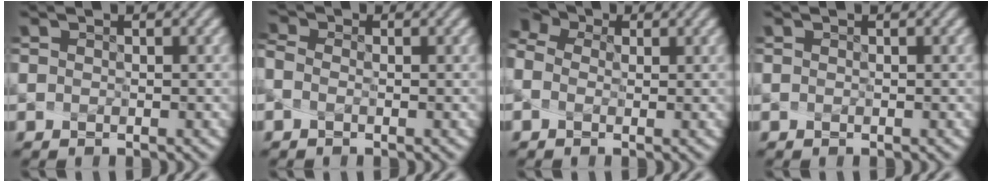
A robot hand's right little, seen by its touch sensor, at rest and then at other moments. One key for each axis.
{"total": 1.2, "fx": -0.6, "fy": 0.6, "fz": 0.8, "tx": -0.027, "ty": 0.000, "tz": -0.017}
{"total": 4.2, "fx": 0.0, "fy": 3.0, "fz": 2.9, "tx": -0.084, "ty": 0.013, "tz": -0.006}
{"total": 0.0}